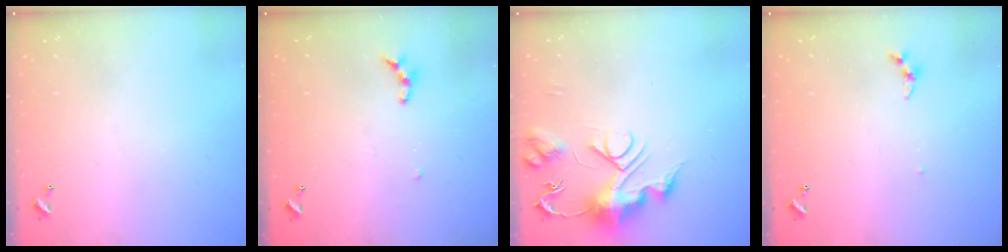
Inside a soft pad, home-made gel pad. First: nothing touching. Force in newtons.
{"total": 5.5, "press": 5.5, "slide": 0.4}
{"total": 10.7, "press": 10.7, "slide": 1.1}
{"total": 3.3, "press": 3.3, "slide": 0.5}